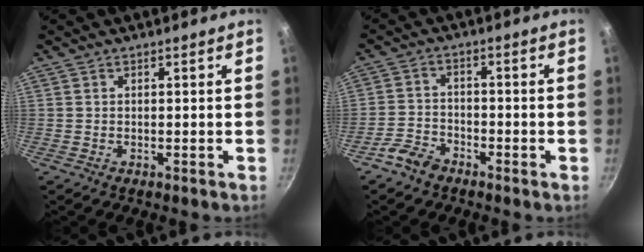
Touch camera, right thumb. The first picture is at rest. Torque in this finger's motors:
{"motor_torque": [0.88, 0.10, 0.36, -0.18, 0.08]}